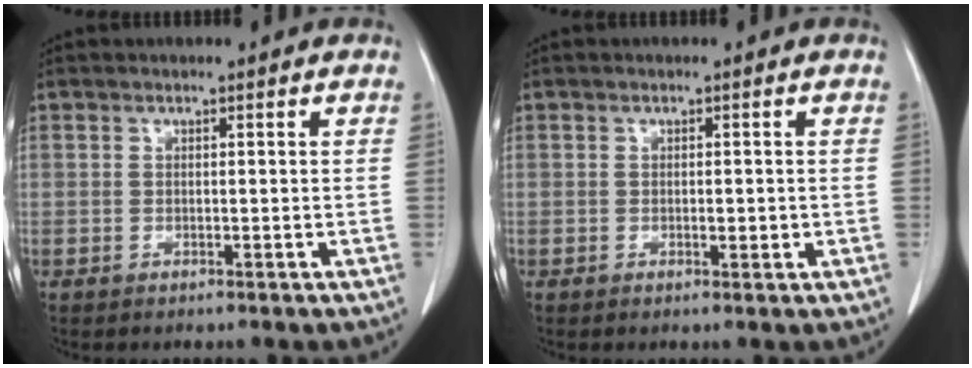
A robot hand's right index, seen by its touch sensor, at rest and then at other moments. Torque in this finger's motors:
{"motor_torque": [0.33, 0.05, 0.04, 0.00]}